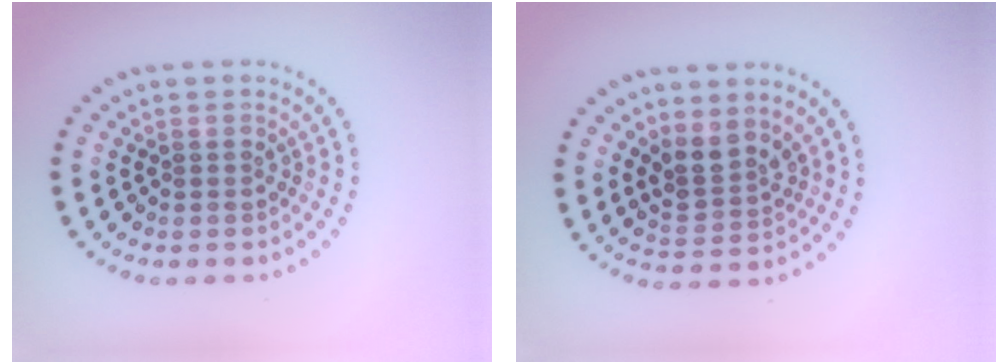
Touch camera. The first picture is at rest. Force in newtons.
{"total": 2.7, "press": 2.2, "slide": 1.5}